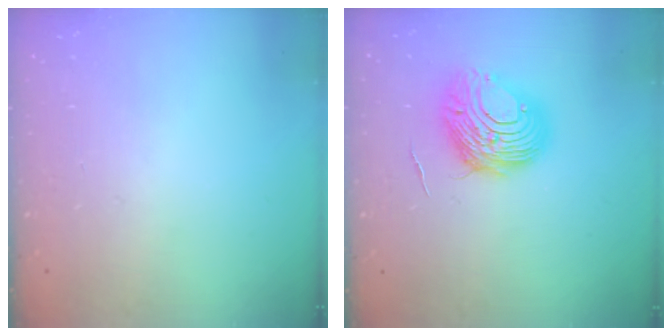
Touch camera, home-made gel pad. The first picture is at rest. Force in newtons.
{"total": 9.6, "press": 9.6, "slide": 0.8}